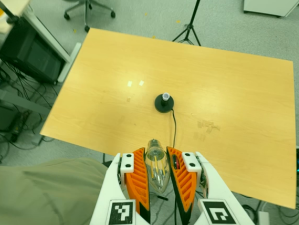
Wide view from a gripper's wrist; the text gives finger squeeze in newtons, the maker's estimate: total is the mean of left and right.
{"total": 20.1, "left": 21.3, "right": 18.8}